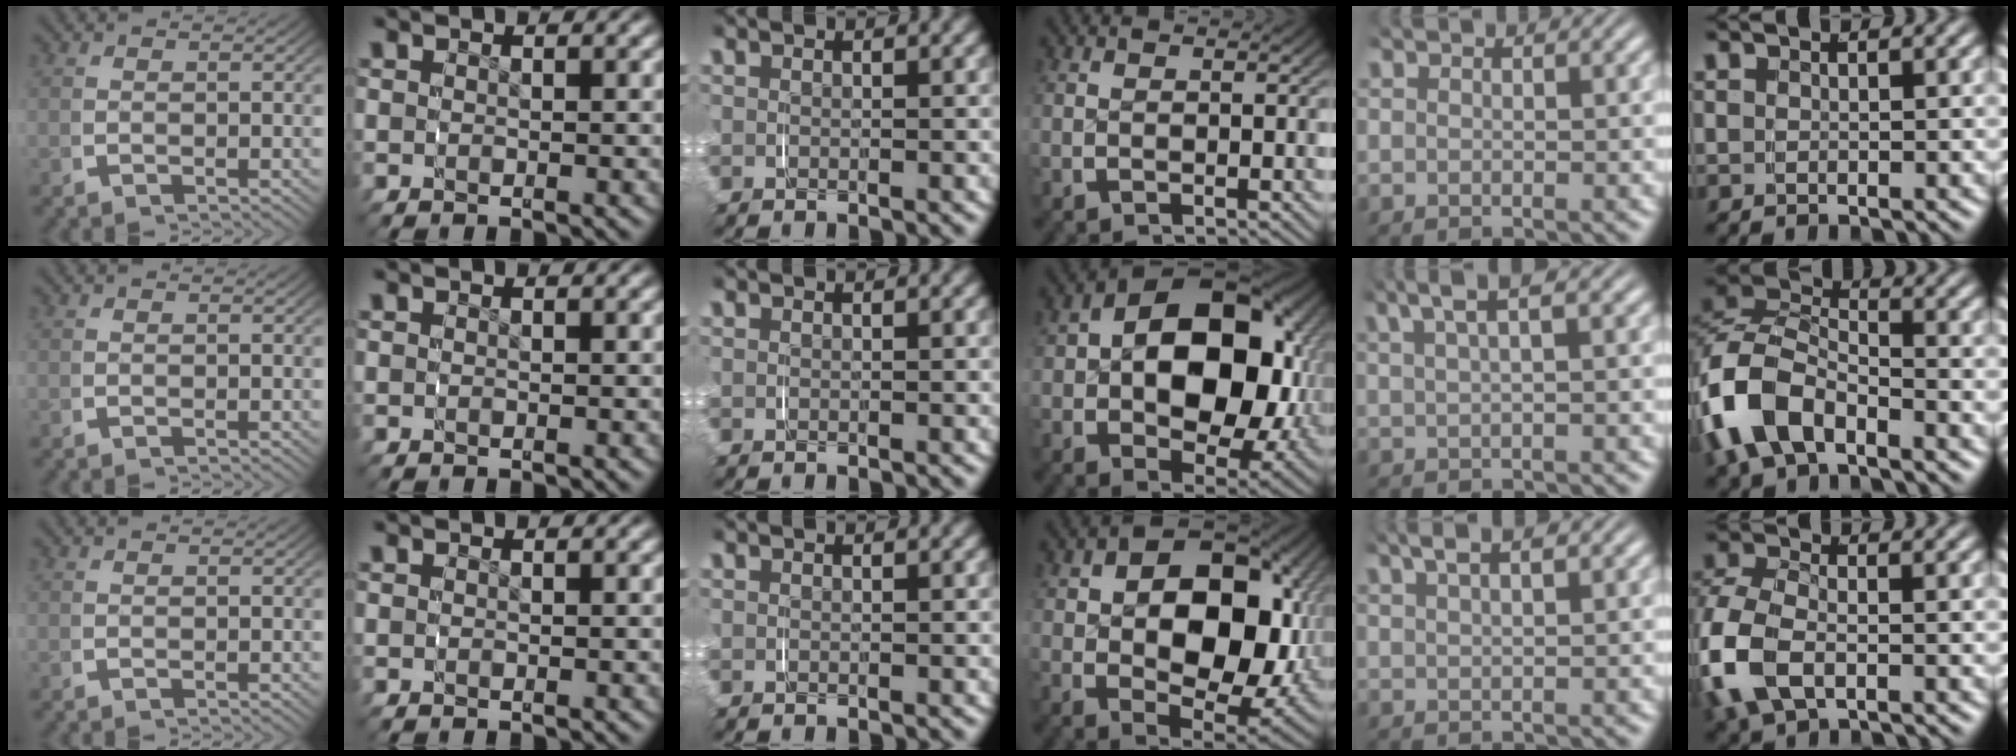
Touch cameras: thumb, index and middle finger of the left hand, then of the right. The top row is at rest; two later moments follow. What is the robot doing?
{"motion": "grasp_and_lifting", "object": "shorts"}